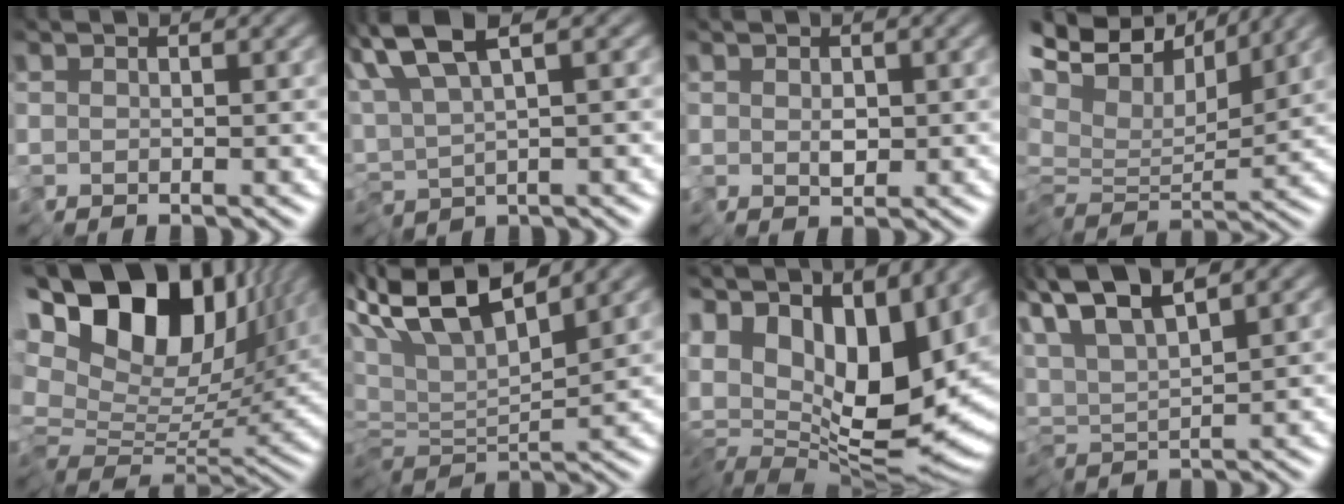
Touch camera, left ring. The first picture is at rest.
{"total": 6.9, "force": [4.1, 1.9, 5.2], "torque": [-0.131, 0.017, 0.078]}
{"total": 1.4, "force": [0.4, 0.8, 1.1], "torque": [-0.025, -0.004, 0.010]}
{"total": 9.2, "force": [6.3, 2.7, 6.2], "torque": [-0.153, 0.037, 0.108]}
{"total": 15.6, "force": [7.0, 8.6, 10.9], "torque": [-0.228, 0.035, 0.119]}
{"total": 8.3, "force": [5.3, 1.6, 6.2], "torque": [-0.132, 0.017, 0.094]}
{"total": 12.0, "force": [3.8, 6.0, 9.7], "torque": [-0.201, 0.002, 0.072]}
{"total": 8.0, "force": [5.9, 1.3, 5.3], "torque": [-0.127, 0.026, 0.110]}